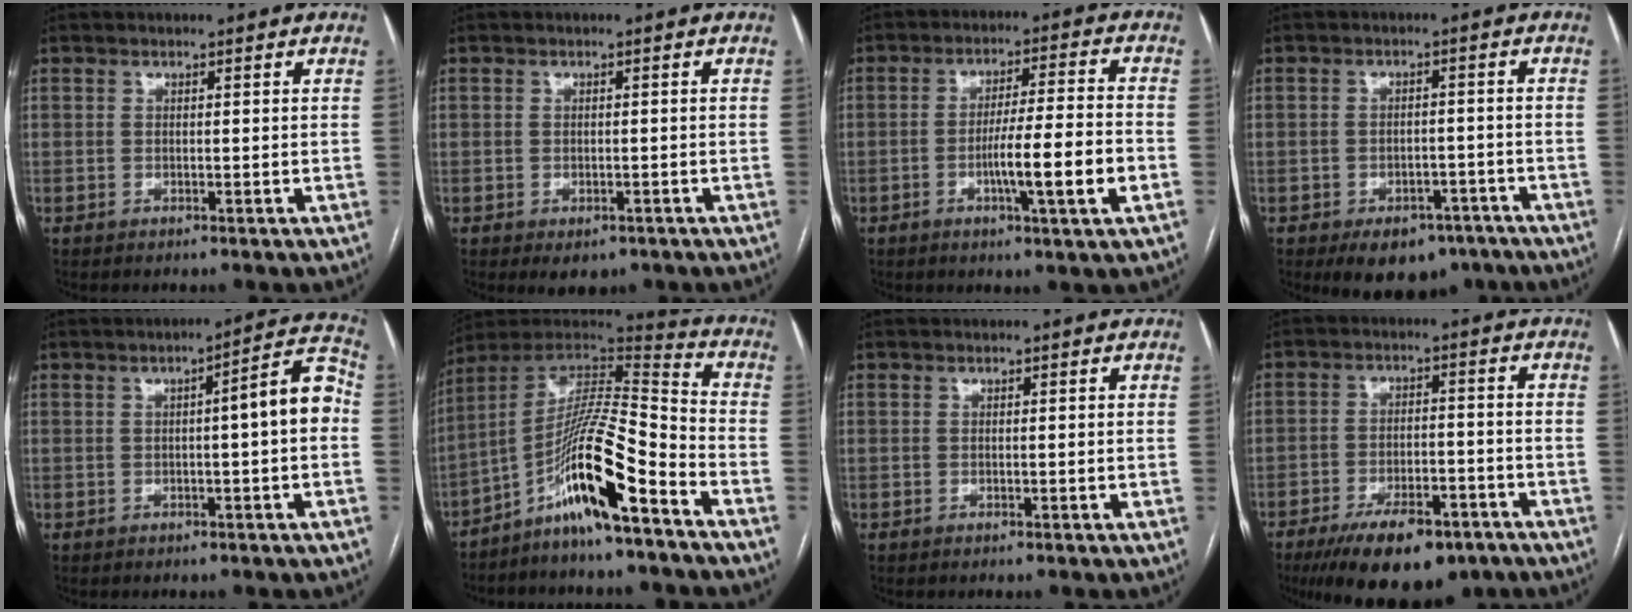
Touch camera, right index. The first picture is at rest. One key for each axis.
{"total": 2.9, "fx": -1.6, "fy": 2.1, "fz": 1.3, "tx": -0.008, "ty": 0.000, "tz": -0.010}
{"total": 10.3, "fx": -3.1, "fy": -0.1, "fz": 9.8, "tx": -0.161, "ty": -0.002, "tz": -0.052}
{"total": 8.4, "fx": -5.5, "fy": 5.2, "fz": 3.5, "tx": -0.033, "ty": 0.015, "tz": -0.069}
{"total": 7.1, "fx": -0.2, "fy": 0.7, "fz": 7.0, "tx": -0.090, "ty": 0.026, "tz": -0.008}
{"total": 15.2, "fx": -8.7, "fy": 0.8, "fz": 12.4, "tx": -0.235, "ty": 0.006, "tz": -0.158}
{"total": 0.0}
{"total": 13.7, "fx": -9.4, "fy": 5.4, "fz": 8.4, "tx": -0.129, "ty": -0.005, "tz": -0.147}